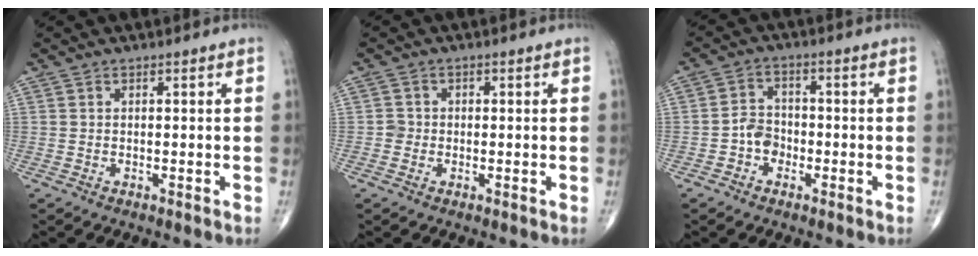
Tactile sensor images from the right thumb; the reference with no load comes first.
{"total": 1.8, "force": [-0.5, 1.7, 0.3], "torque": [0.008, 0.008, -0.013]}
{"total": 4.5, "force": [-1.8, 3.6, 2.0], "torque": [-0.016, 0.021, -0.040]}